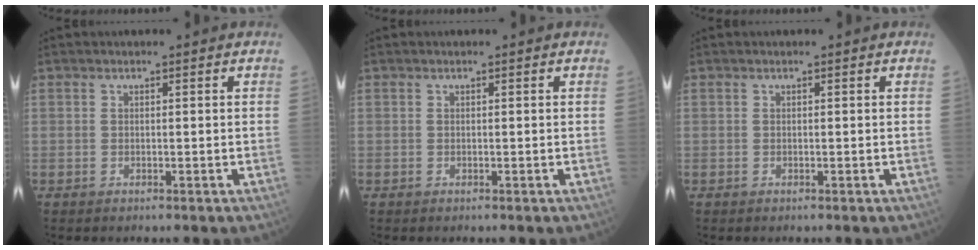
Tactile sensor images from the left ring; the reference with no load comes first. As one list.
[{"total": 0.0}, {"total": 0.0}]